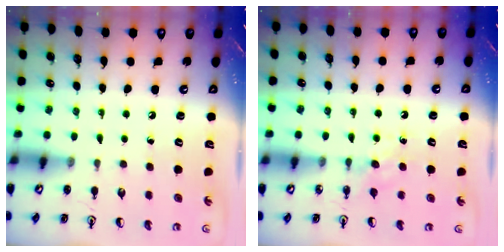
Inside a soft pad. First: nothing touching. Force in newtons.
{"total": 4.2, "press": 4.1, "slide": 0.6}